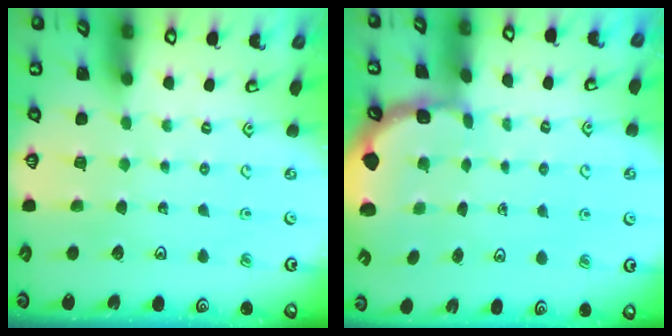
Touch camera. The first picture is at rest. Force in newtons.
{"total": 1.2, "press": 1.1, "slide": 0.4}